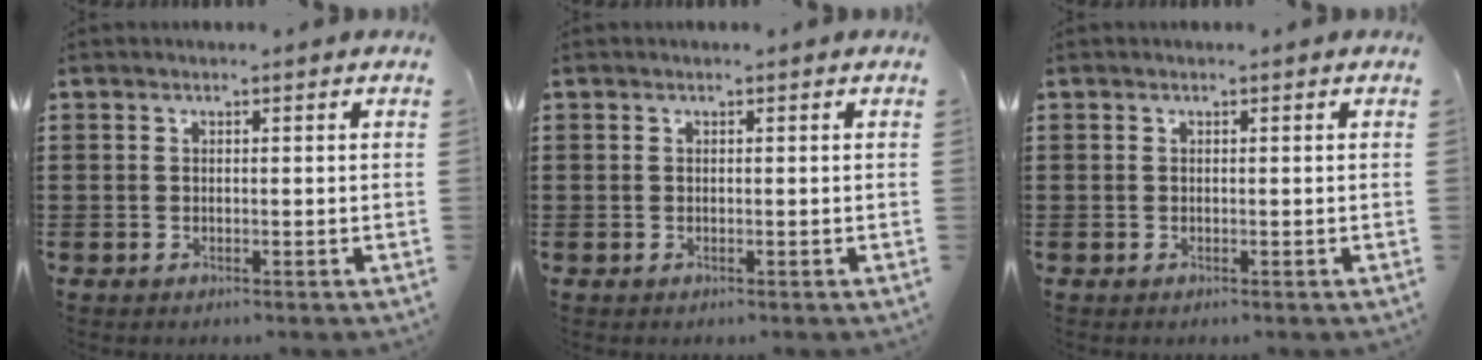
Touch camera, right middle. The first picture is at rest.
{"total": 0.0}
{"total": 0.0}